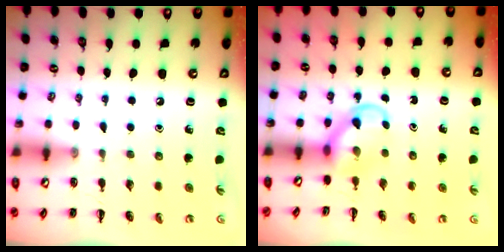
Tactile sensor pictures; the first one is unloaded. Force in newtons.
{"total": 3.8, "press": 3.6, "slide": 1.2}